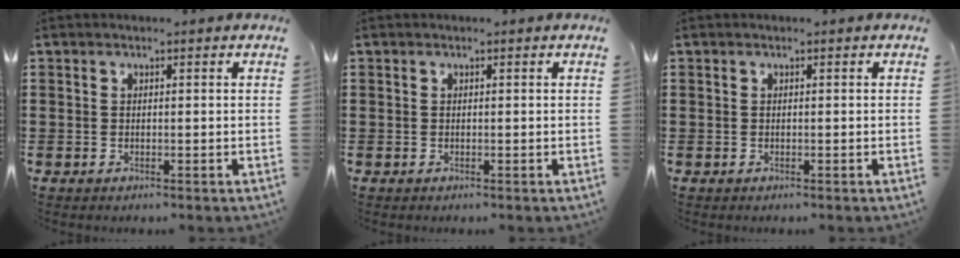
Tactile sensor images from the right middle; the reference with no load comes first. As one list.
[{"total": 0.0}, {"total": 0.0}]